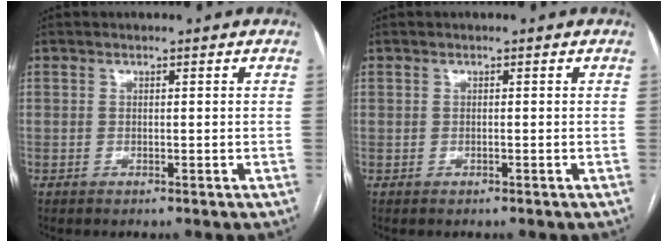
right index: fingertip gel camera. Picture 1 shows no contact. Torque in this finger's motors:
{"motor_torque": [0.01, 0.12, 0.00, 0.00]}